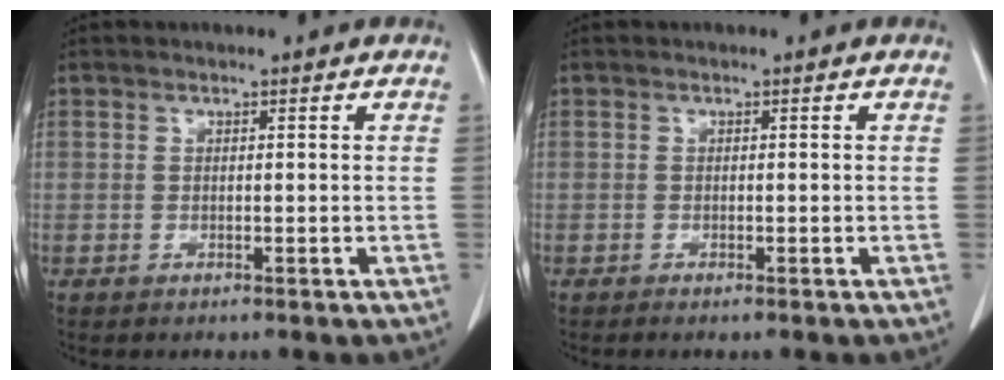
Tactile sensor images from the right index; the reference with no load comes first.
{"total": 0.6, "force": [-0.4, 0.0, 0.4], "torque": [-0.009, -0.001, -0.009]}